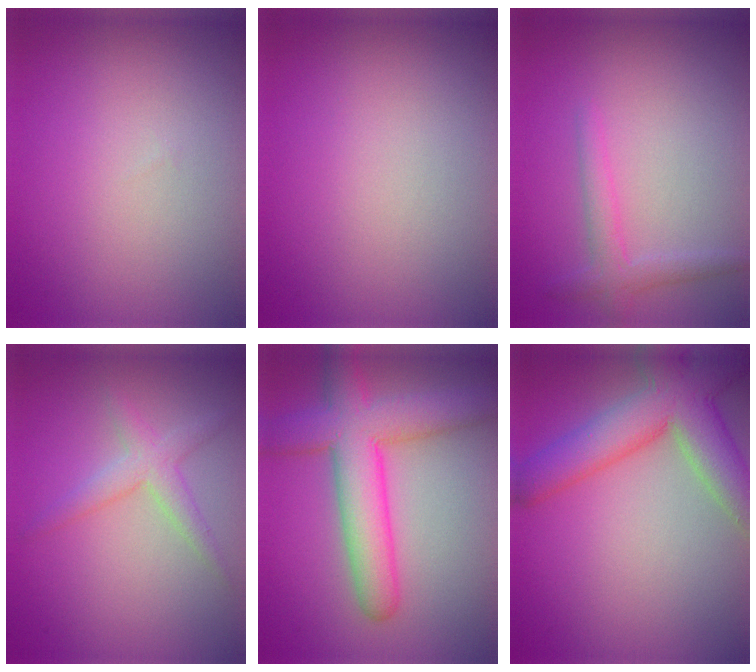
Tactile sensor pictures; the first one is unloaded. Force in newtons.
{"total": 0.0}
{"total": 2.0, "press": 2.0, "slide": 0.1}
{"total": 2.4, "press": 2.4, "slide": 0.1}
{"total": 7.7, "press": 7.7, "slide": 0.3}
{"total": 7.5, "press": 7.5, "slide": 0.4}